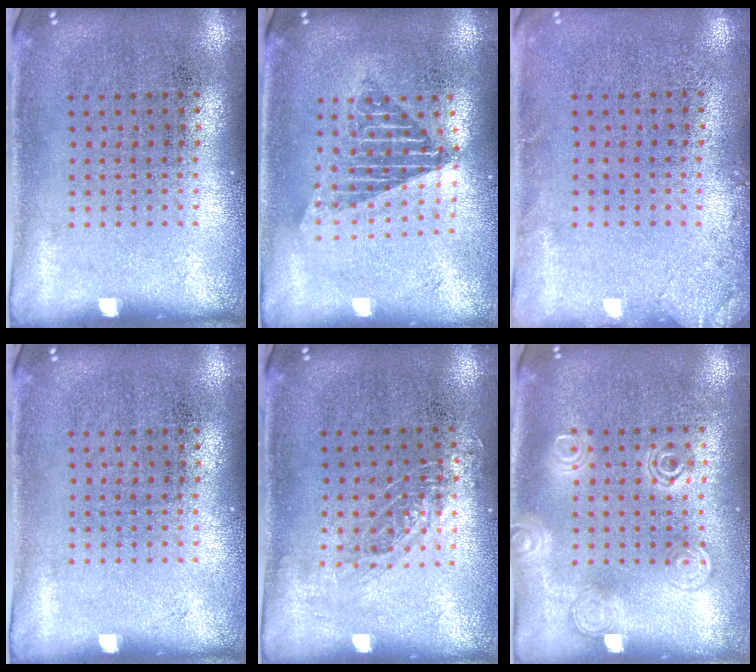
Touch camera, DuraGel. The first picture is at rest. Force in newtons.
{"total": 1.7, "press": 1.4, "slide": 1.1}
{"total": 1.3, "press": 1.3, "slide": 0.2}
{"total": 0.0}
{"total": 0.9, "press": 0.8, "slide": 0.2}
{"total": 1.3, "press": 1.2, "slide": 0.3}